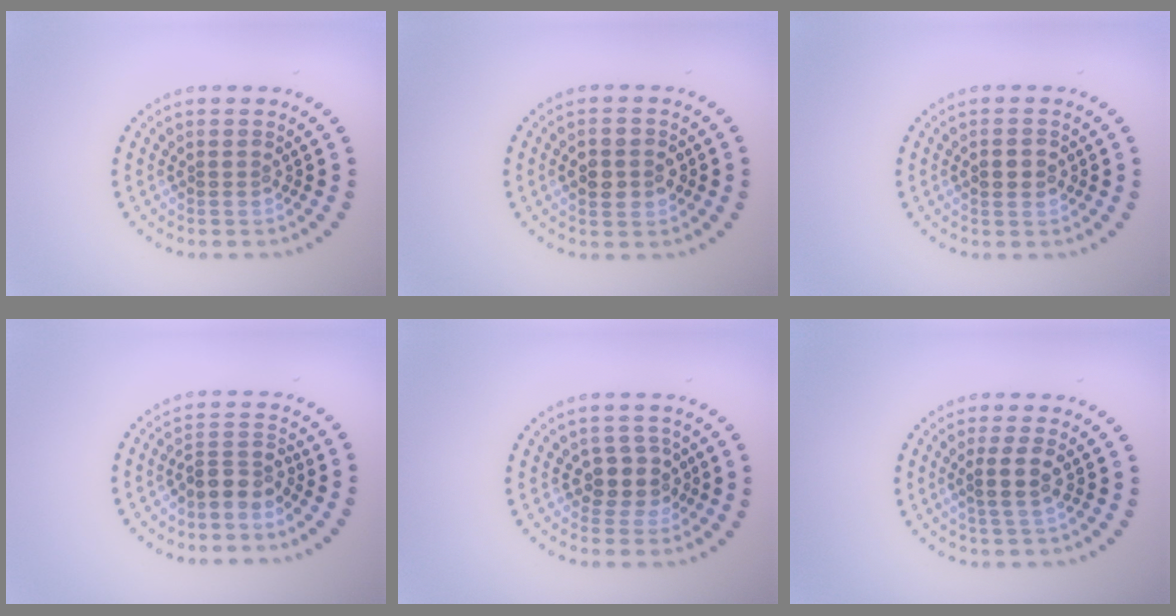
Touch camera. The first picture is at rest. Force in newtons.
{"total": 2.7, "press": 2.7, "slide": 0.1}
{"total": 2.3, "press": 2.3, "slide": 0.1}
{"total": 2.6, "press": 1.9, "slide": 1.8}
{"total": 2.8, "press": 2.4, "slide": 1.4}
{"total": 2.4, "press": 2.0, "slide": 1.3}